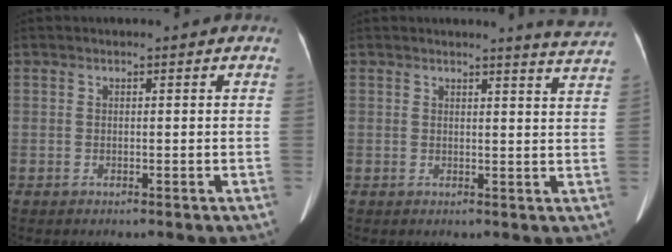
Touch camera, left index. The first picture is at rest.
{"total": 5.4, "force": [5.2, -1.1, 0.8], "torque": [-0.016, -0.040, 0.041]}